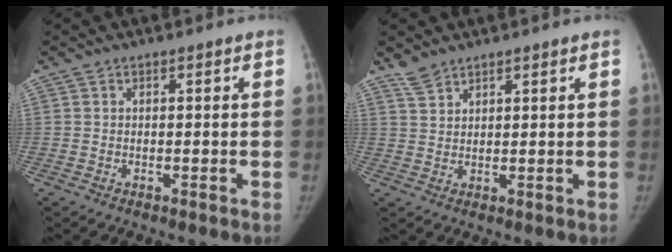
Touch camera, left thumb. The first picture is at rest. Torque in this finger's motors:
{"motor_torque": [0.20, -0.17, 0.10, -0.44, 0.00]}